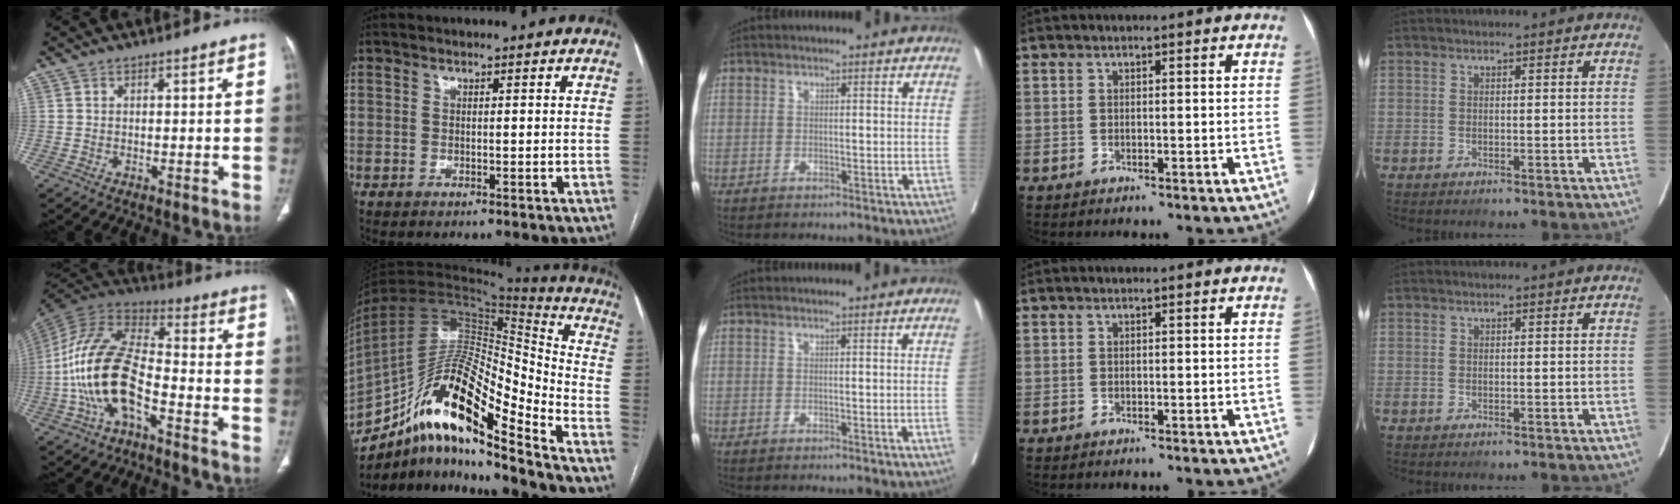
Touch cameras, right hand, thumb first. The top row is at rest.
{"thumb": {"total": 17.6, "force": [-5.8, 8.3, 14.3], "torque": [-0.285, 0.055, -0.112]}, "index": {"total": 21.8, "force": [-14.2, 3.5, 16.1], "torque": [-0.288, 0.012, -0.250]}, "middle": {"total": 1.3, "force": [-0.3, -0.4, 1.2], "torque": [-0.017, -0.001, -0.002]}}